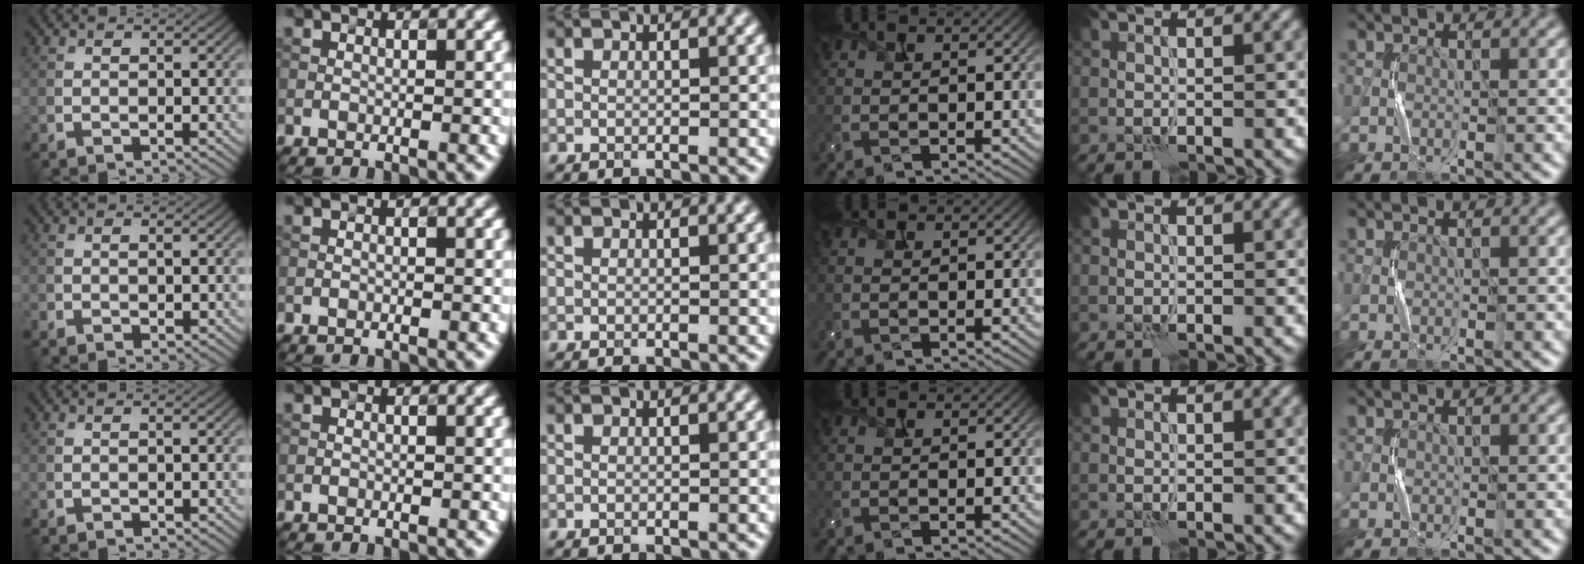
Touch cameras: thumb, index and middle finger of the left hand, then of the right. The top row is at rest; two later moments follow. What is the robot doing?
{"motion": "squeeze", "object": "bubble wrap"}